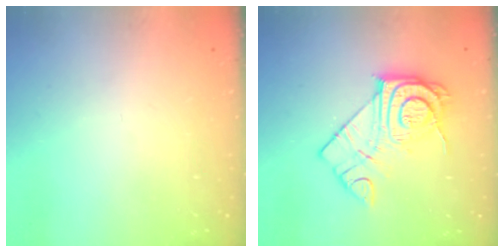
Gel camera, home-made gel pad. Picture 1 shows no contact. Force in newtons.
{"total": 14.3, "press": 14.3, "slide": 0.7}